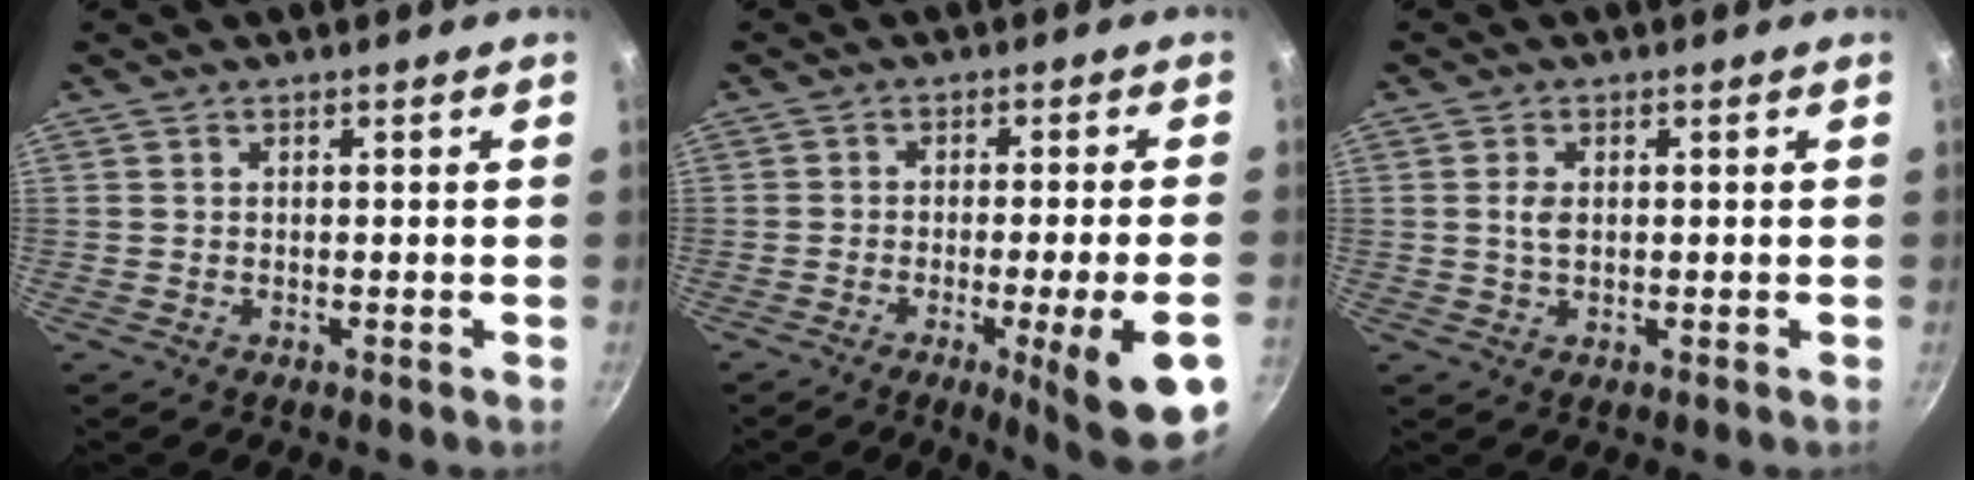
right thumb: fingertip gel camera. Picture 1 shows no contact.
{"total": 13.2, "force": [-4.8, 1.4, 12.3], "torque": [-0.160, 0.013, -0.061]}
{"total": 2.5, "force": [0.3, 1.6, 2.0], "torque": [-0.034, 0.000, 0.005]}